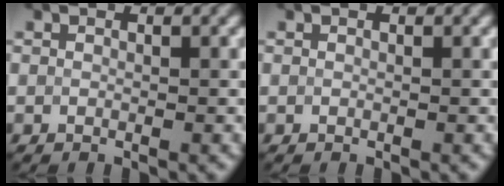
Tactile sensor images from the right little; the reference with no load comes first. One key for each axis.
{"total": 0.0}